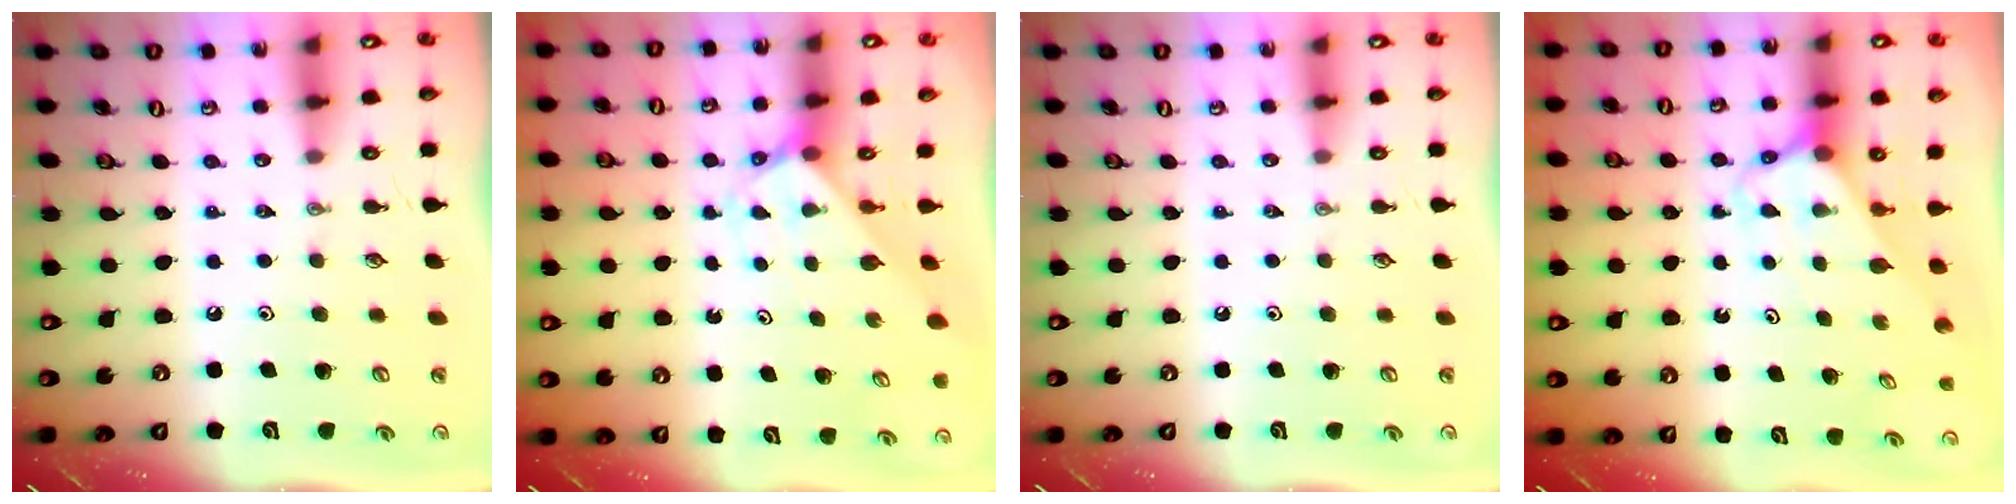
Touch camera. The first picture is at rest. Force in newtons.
{"total": 2.0, "press": 2.0, "slide": 0.1}
{"total": 0.0}
{"total": 2.9, "press": 2.9, "slide": 0.2}